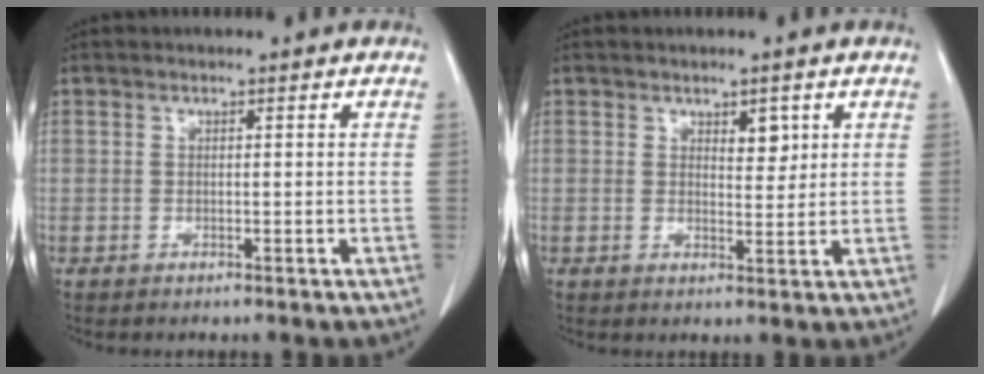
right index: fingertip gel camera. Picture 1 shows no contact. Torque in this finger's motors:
{"motor_torque": [0.07, 0.06, 0.06, 0.01]}